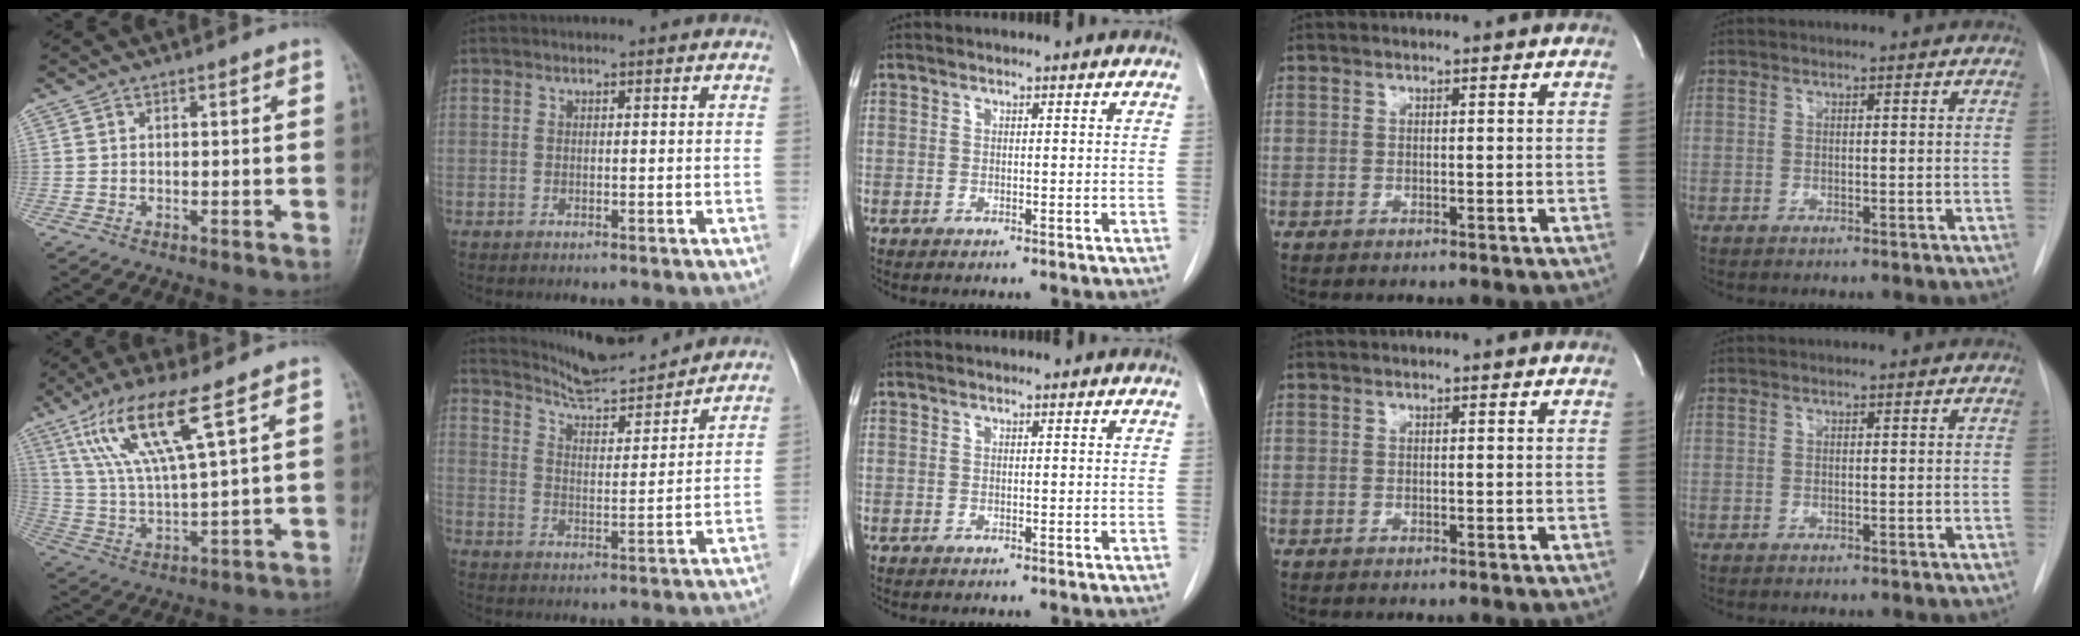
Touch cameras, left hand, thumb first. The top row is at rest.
{"thumb": {"total": 13.0, "force": [6.9, 1.6, 10.9], "torque": [-0.233, -0.025, 0.141]}, "index": {"total": 12.0, "force": [11.7, 0.3, 2.6], "torque": [-0.051, 0.007, 0.186]}}